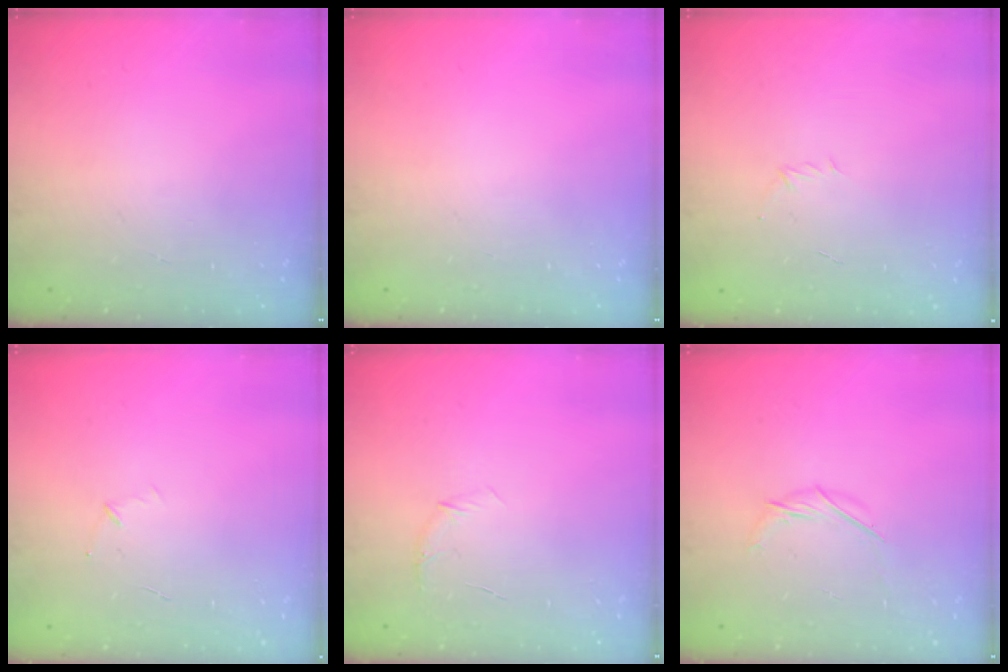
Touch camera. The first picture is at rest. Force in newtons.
{"total": 0.0}
{"total": 2.9, "press": 2.8, "slide": 0.7}
{"total": 3.6, "press": 3.5, "slide": 0.9}
{"total": 5.2, "press": 5.0, "slide": 1.5}
{"total": 4.8, "press": 4.7, "slide": 1.1}